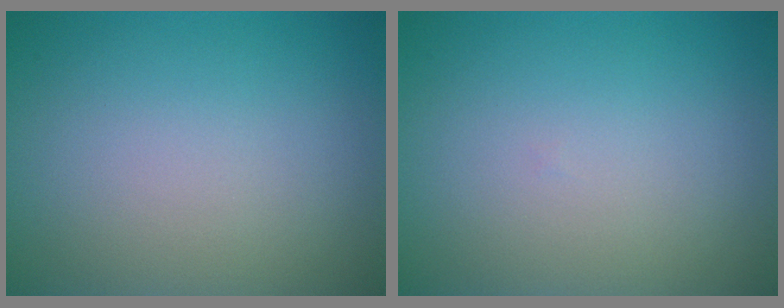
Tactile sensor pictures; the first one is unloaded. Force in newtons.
{"total": 0.0}